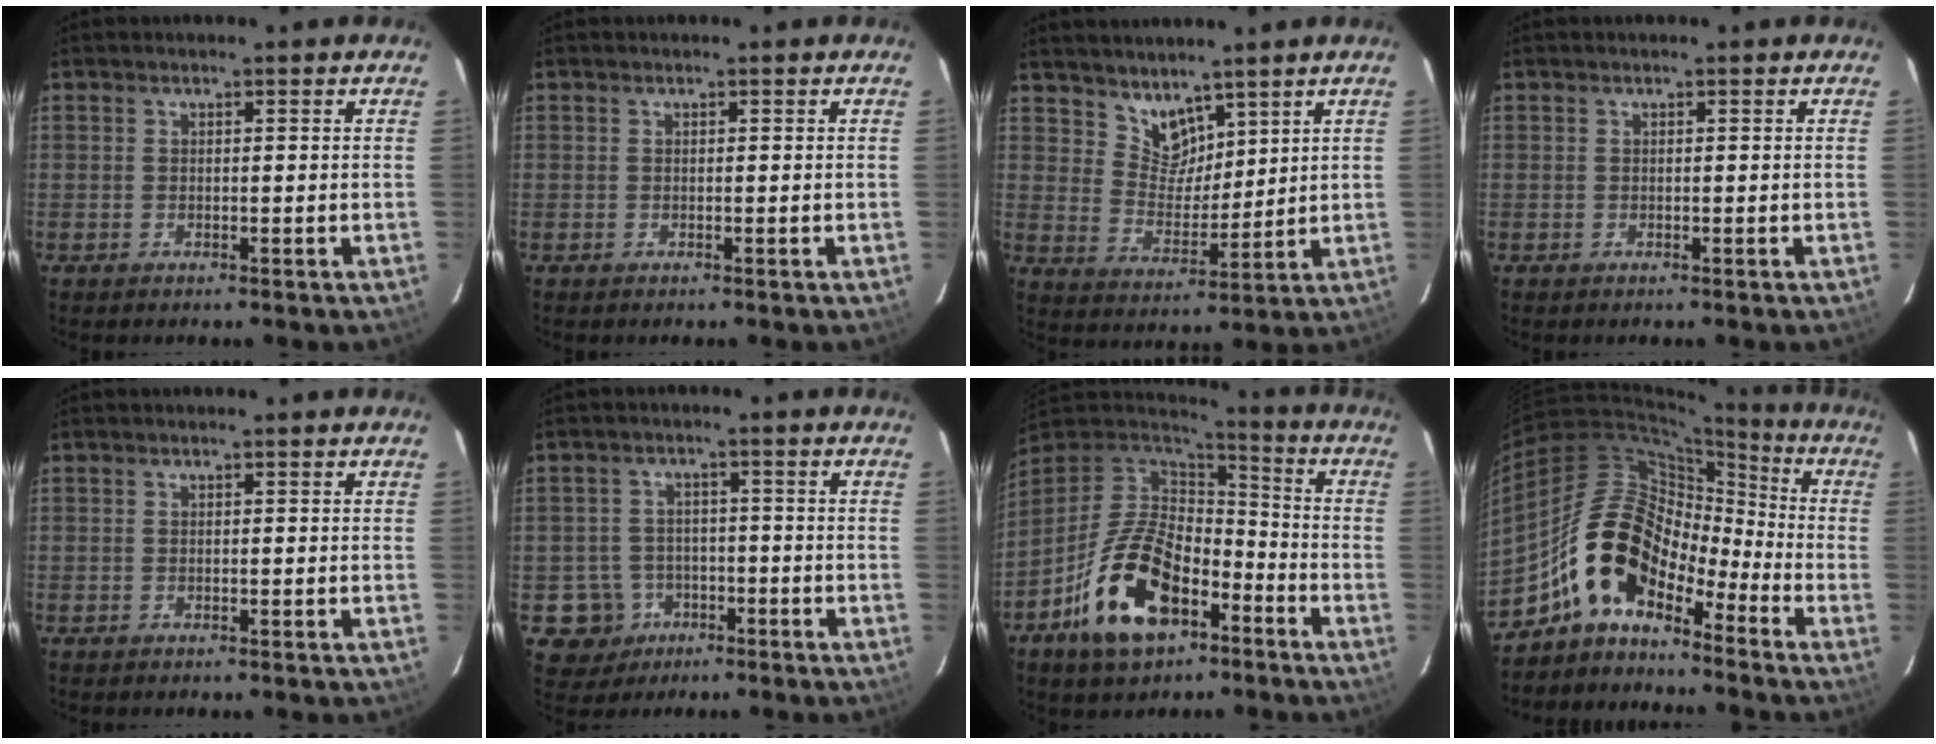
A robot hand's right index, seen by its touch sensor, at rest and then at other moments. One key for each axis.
{"total": 0.0}
{"total": 7.1, "fx": 5.6, "fy": 3.8, "fz": 2.0, "tx": -0.024, "ty": 0.000, "tz": 0.112}
{"total": 0.0}
{"total": 0.0}
{"total": 7.0, "fx": -3.0, "fy": 6.3, "fz": 0.4, "tx": -0.025, "ty": 0.028, "tz": -0.038}
{"total": 18.5, "fx": -9.1, "fy": 10.0, "fz": 12.7, "tx": -0.255, "ty": -0.001, "tz": -0.154}
{"total": 13.3, "fx": -8.9, "fy": 6.5, "fz": 7.4, "tx": -0.120, "ty": 0.024, "tz": -0.178}